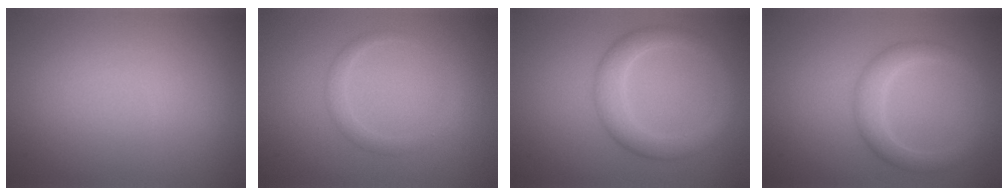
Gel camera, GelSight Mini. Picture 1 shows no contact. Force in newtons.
{"total": 1.5, "press": 1.5, "slide": 0.1}
{"total": 3.6, "press": 3.6, "slide": 0.2}
{"total": 2.8, "press": 2.8, "slide": 0.0}